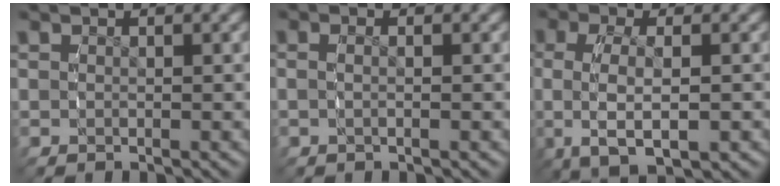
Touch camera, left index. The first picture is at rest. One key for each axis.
{"total": 1.2, "fx": -0.4, "fy": -0.1, "fz": 1.2, "tx": -0.028, "ty": -0.003, "tz": -0.006}
{"total": 5.9, "fx": -0.8, "fy": 2.6, "fz": 5.2, "tx": -0.113, "ty": -0.011, "tz": 0.002}